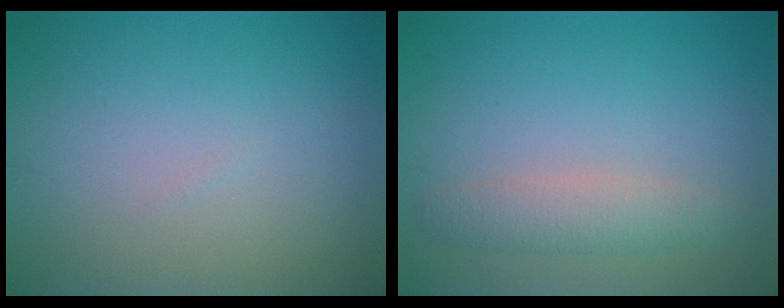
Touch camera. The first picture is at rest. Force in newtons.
{"total": 2.5, "press": 2.5, "slide": 0.1}